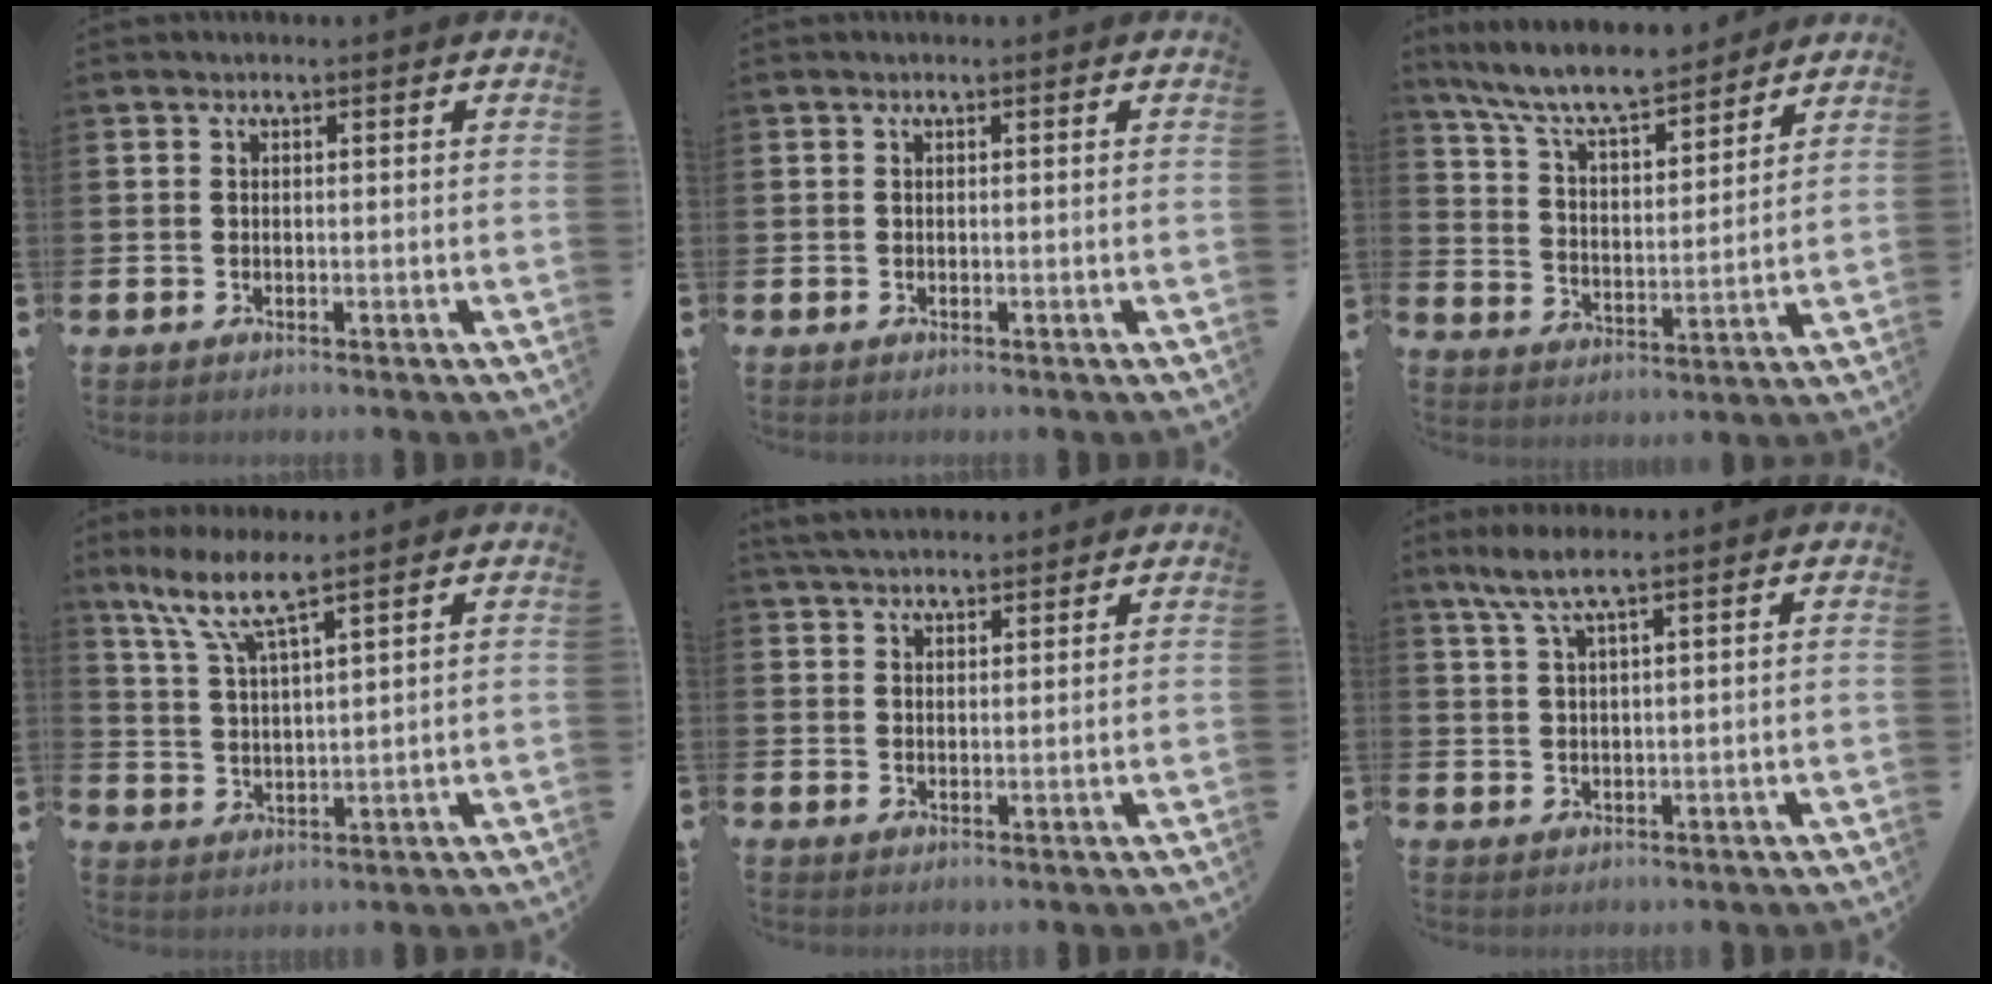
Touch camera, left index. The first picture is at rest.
{"total": 0.0}
{"total": 9.2, "force": [8.5, 1.7, 3.2], "torque": [-0.099, -0.052, 0.151]}
{"total": 7.1, "force": [5.6, 0.7, 4.3], "torque": [-0.108, -0.013, 0.098]}
{"total": 4.1, "force": [4.0, 0.8, 0.7], "torque": [-0.019, -0.014, 0.074]}
{"total": 4.7, "force": [3.1, 0.9, 3.4], "torque": [-0.080, 0.003, 0.058]}